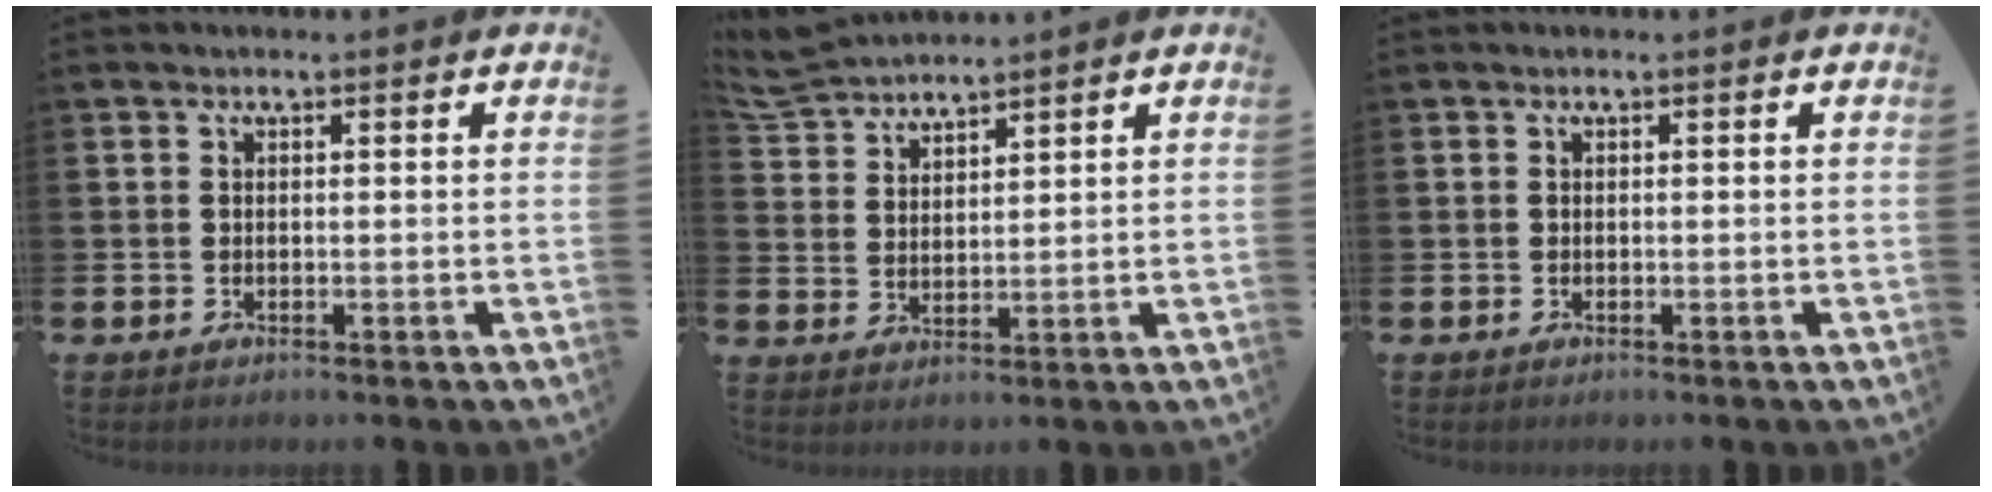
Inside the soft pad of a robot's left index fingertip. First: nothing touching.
{"total": 5.1, "force": [5.1, 0.5, 0.3], "torque": [-0.031, -0.020, 0.096]}
{"total": 0.0}